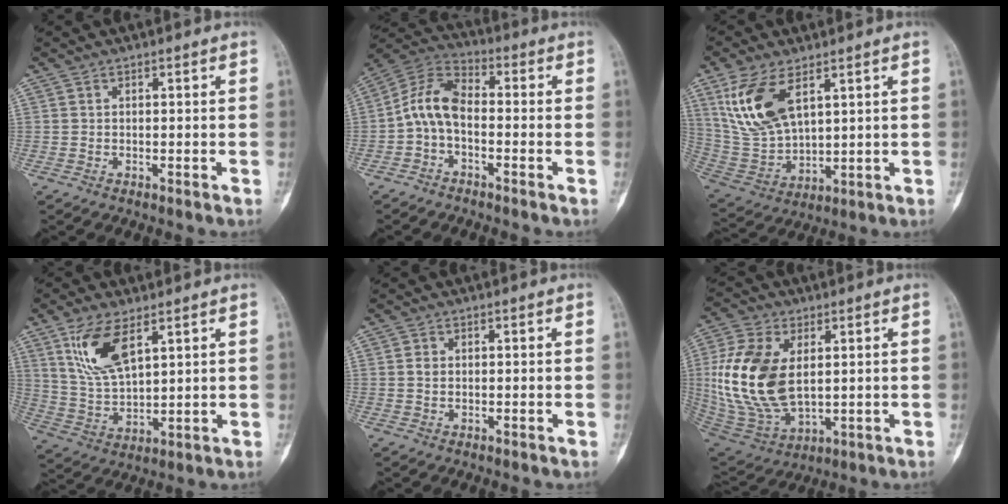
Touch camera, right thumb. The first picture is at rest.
{"total": 8.5, "force": [-1.7, 5.1, 6.6], "torque": [-0.119, 0.032, -0.050]}
{"total": 14.0, "force": [6.5, 6.9, 10.3], "torque": [-0.202, -0.021, 0.144]}
{"total": 11.1, "force": [5.7, 4.7, 8.3], "torque": [-0.157, -0.023, 0.123]}
{"total": 1.4, "force": [0.2, 1.1, 0.9], "torque": [-0.012, 0.000, 0.005]}
{"total": 18.9, "force": [2.4, 11.2, 15.1], "torque": [-0.311, -0.016, 0.056]}